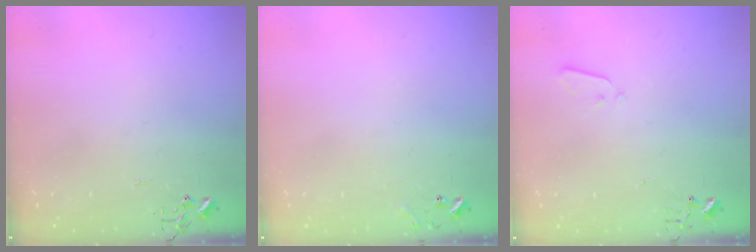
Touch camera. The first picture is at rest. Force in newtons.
{"total": 7.0, "press": 7.0, "slide": 0.5}
{"total": 2.1, "press": 2.0, "slide": 0.4}